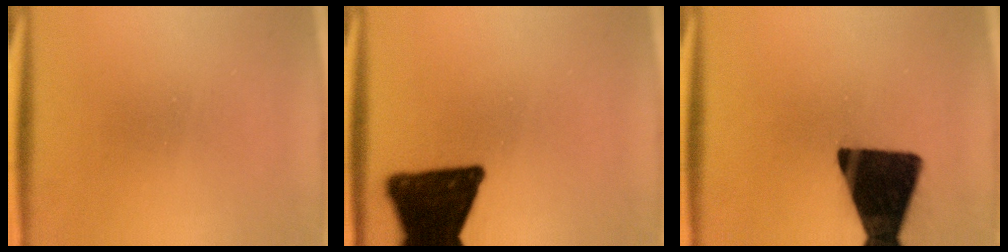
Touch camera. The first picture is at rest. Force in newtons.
{"total": 18.1}
{"total": 19.0}